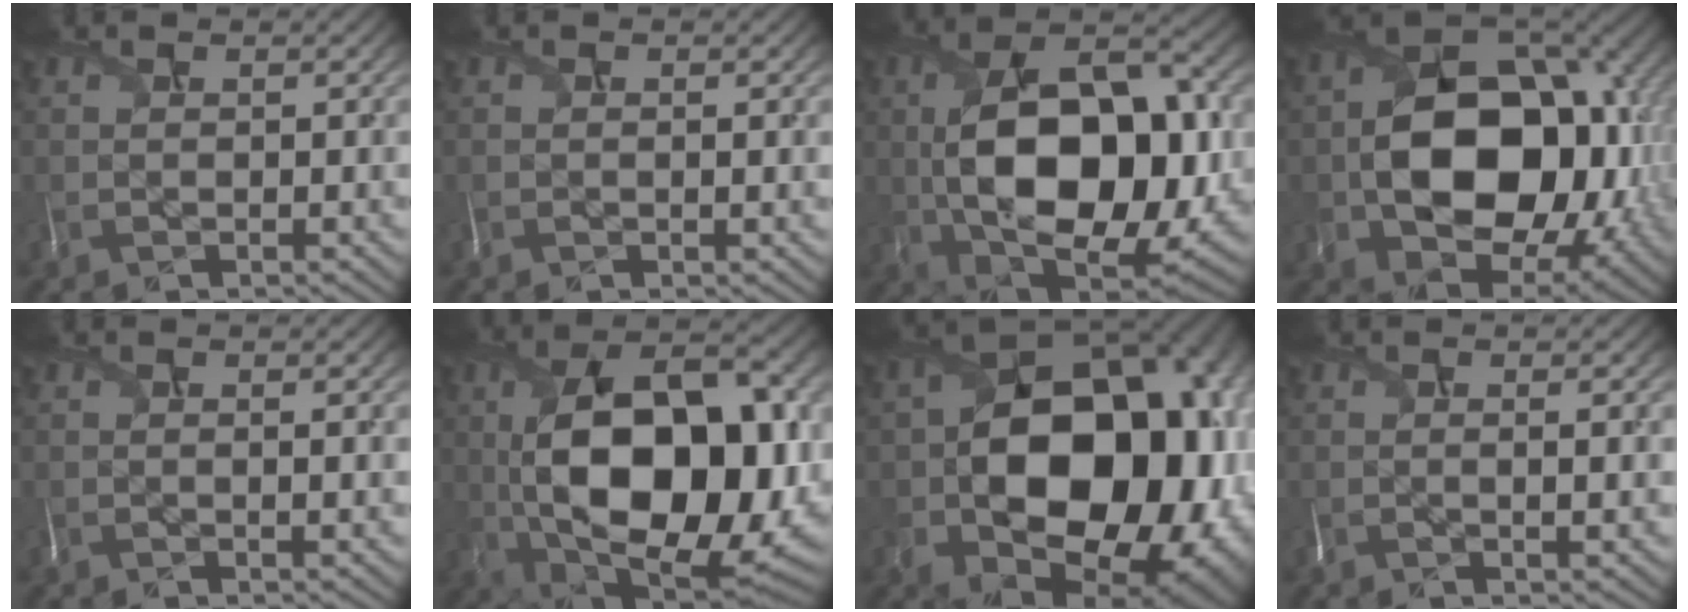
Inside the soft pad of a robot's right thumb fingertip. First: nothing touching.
{"total": 1.5, "force": [-0.1, 0.4, 1.4], "torque": [-0.020, 0.006, 0.003]}
{"total": 16.4, "force": [-0.1, 9.7, 13.2], "torque": [-0.253, 0.000, 0.014]}
{"total": 14.7, "force": [-1.3, 10.7, 10.0], "torque": [-0.185, -0.021, -0.002]}
{"total": 2.4, "force": [0.0, 0.7, 2.3], "torque": [-0.033, 0.008, 0.007]}
{"total": 17.9, "force": [0.1, 10.1, 14.8], "torque": [-0.273, -0.005, 0.018]}
{"total": 20.4, "force": [-1.9, 14.8, 13.9], "torque": [-0.217, -0.046, 0.009]}
{"total": 3.4, "force": [-0.1, 0.9, 3.3], "torque": [-0.048, 0.007, 0.008]}